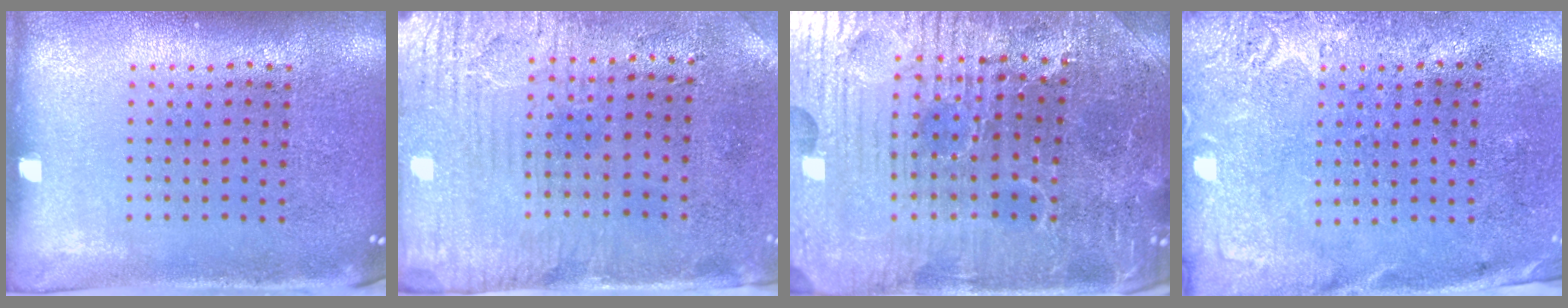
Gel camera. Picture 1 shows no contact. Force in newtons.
{"total": 3.2, "press": 2.7, "slide": 1.8}
{"total": 5.1, "press": 5.0, "slide": 1.1}
{"total": 2.8, "press": 2.2, "slide": 1.8}